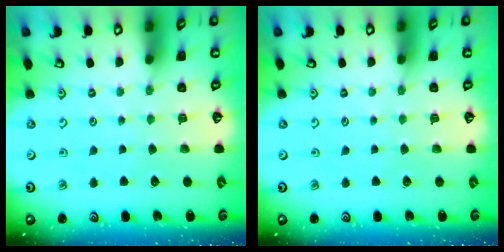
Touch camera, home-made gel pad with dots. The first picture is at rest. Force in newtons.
{"total": 0.0}